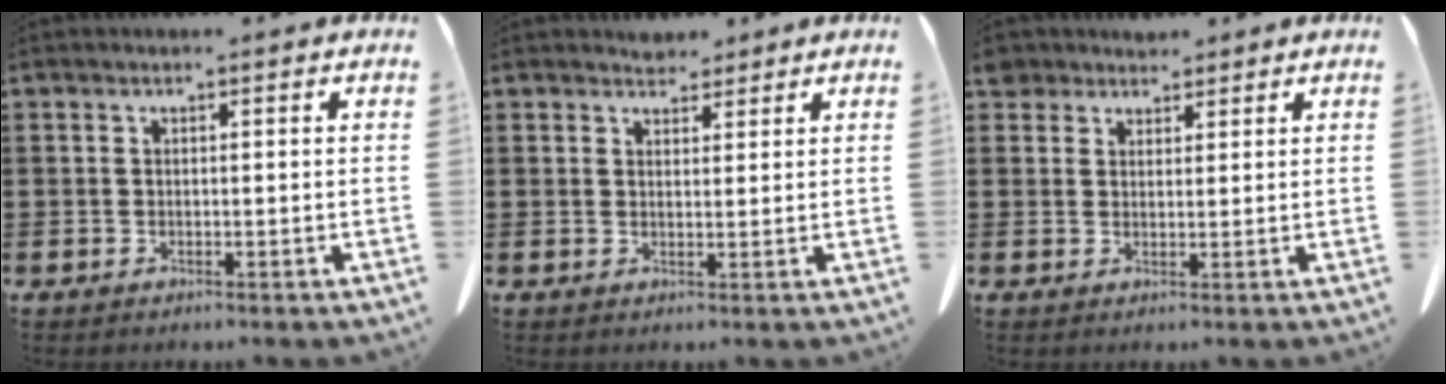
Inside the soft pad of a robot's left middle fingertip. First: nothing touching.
{"total": 2.3, "force": [2.2, 0.6, 0.1], "torque": [-0.008, -0.001, 0.042]}
{"total": 3.2, "force": [2.7, 1.5, 0.5], "torque": [-0.011, 0.000, 0.052]}